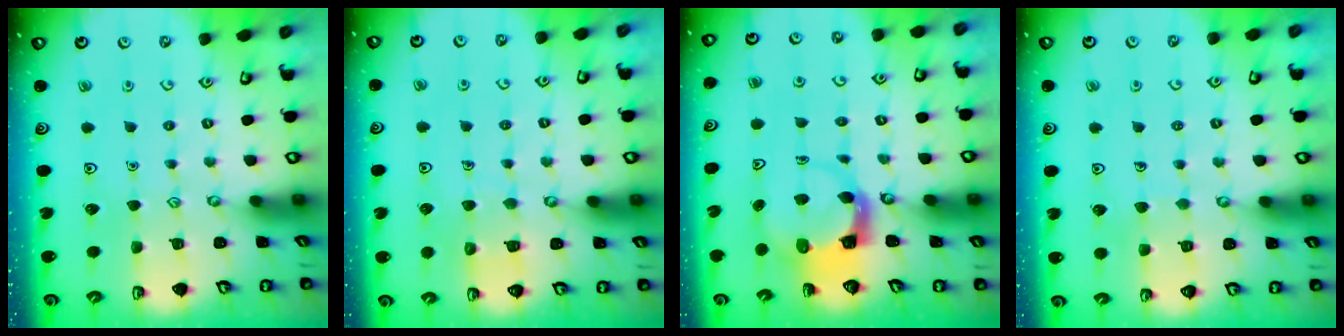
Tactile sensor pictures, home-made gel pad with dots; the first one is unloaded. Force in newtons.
{"total": 4.8, "press": 4.7, "slide": 0.3}
{"total": 3.6, "press": 3.5, "slide": 0.5}
{"total": 5.3, "press": 5.3, "slide": 0.4}